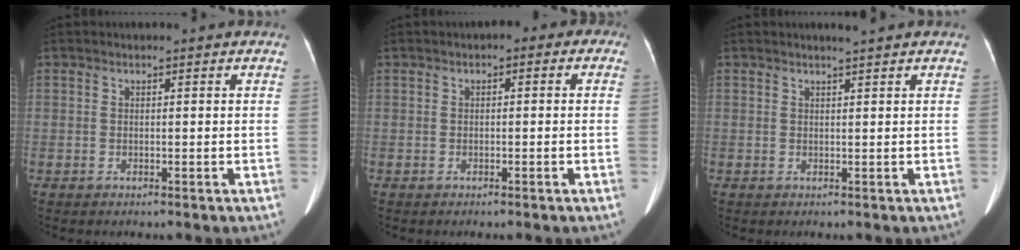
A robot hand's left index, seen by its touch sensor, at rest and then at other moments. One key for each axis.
{"total": 1.9, "fx": -0.4, "fy": 1.3, "fz": 1.4, "tx": -0.009, "ty": 0.015, "tz": -0.016}
{"total": 1.1, "fx": 1.0, "fy": -0.1, "fz": 0.4, "tx": -0.010, "ty": 0.003, "tz": 0.019}